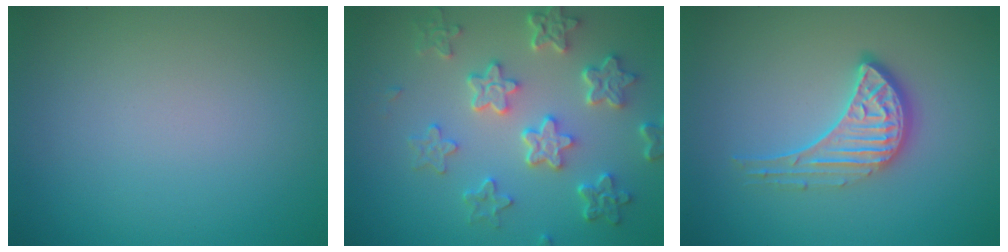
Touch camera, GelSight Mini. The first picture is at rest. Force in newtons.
{"total": 6.2, "press": 4.6, "slide": 4.1}
{"total": 3.5, "press": 2.9, "slide": 2.0}